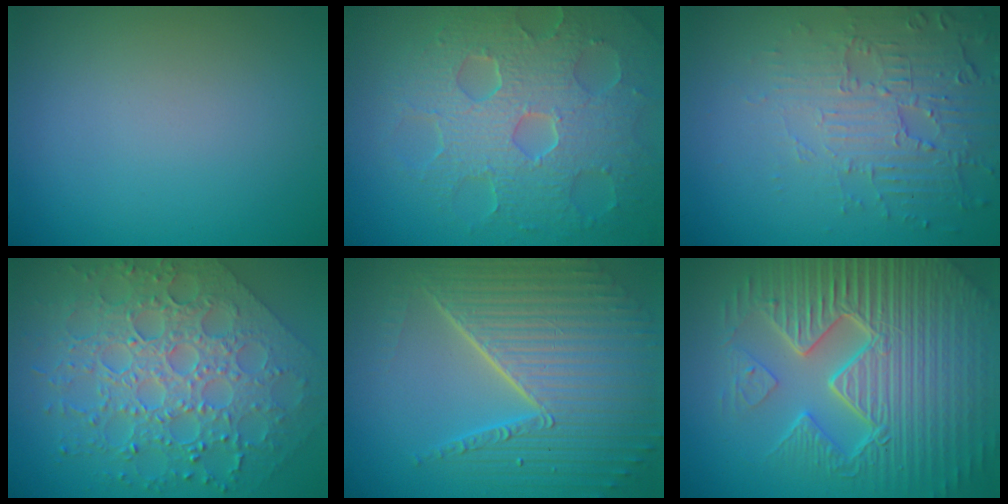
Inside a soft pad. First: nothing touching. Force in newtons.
{"total": 8.3, "press": 5.9, "slide": 5.9}
{"total": 5.5, "press": 3.7, "slide": 4.1}
{"total": 8.3, "press": 6.2, "slide": 5.5}
{"total": 9.7, "press": 6.2, "slide": 7.5}
{"total": 11.0, "press": 7.1, "slide": 8.4}